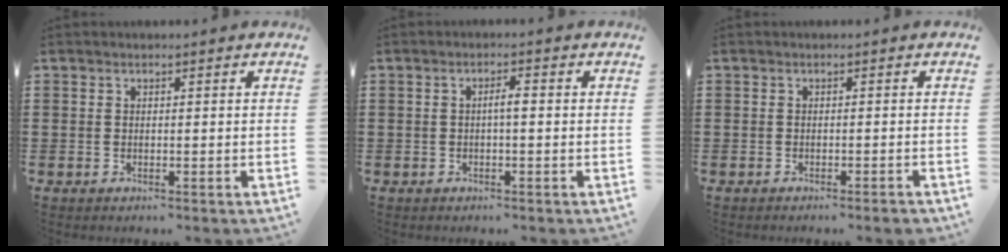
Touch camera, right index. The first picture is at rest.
{"total": 1.9, "force": [-0.2, 0.3, 1.8], "torque": [-0.035, 0.003, -0.005]}
{"total": 1.1, "force": [-1.0, -0.1, 0.5], "torque": [-0.009, -0.002, -0.019]}